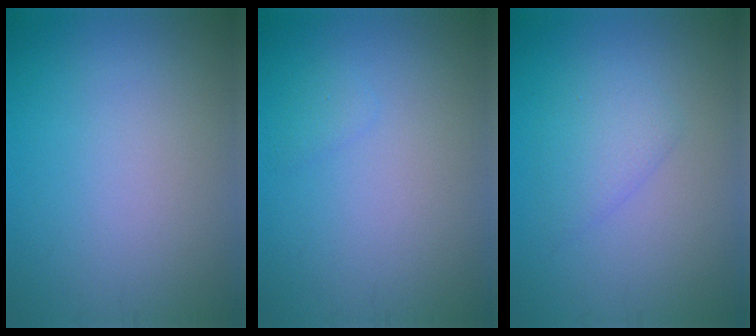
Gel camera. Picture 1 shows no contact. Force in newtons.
{"total": 0.7, "press": 0.7, "slide": 0.0}
{"total": 2.2, "press": 2.2, "slide": 0.2}